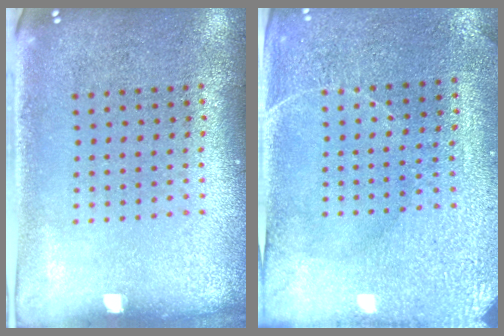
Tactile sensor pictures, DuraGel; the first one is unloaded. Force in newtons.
{"total": 3.0, "press": 2.9, "slide": 0.3}